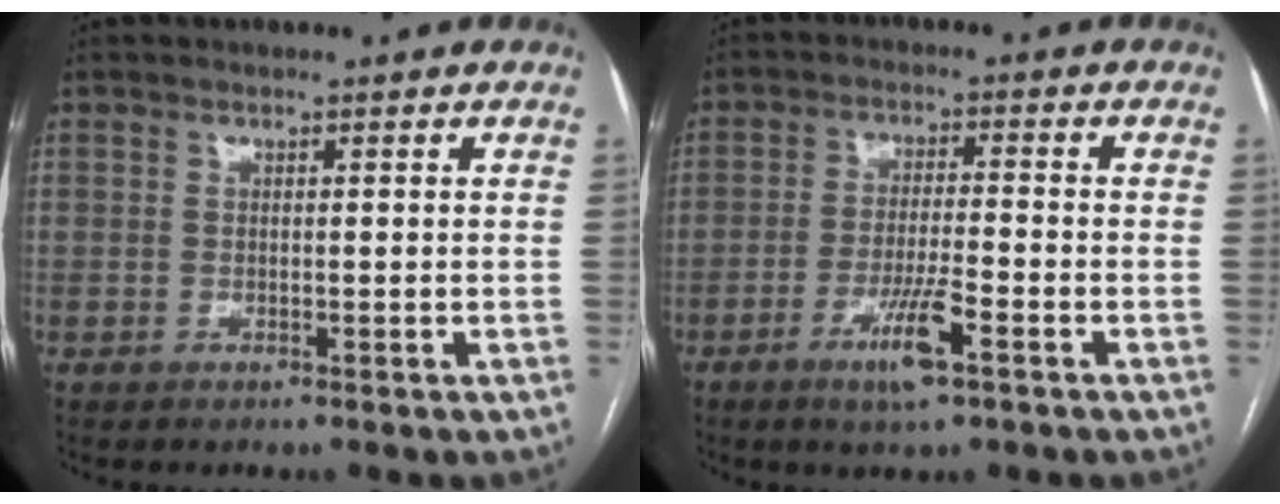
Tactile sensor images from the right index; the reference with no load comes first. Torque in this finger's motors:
{"motor_torque": [0.94, -0.42, 0.31, 0.13]}